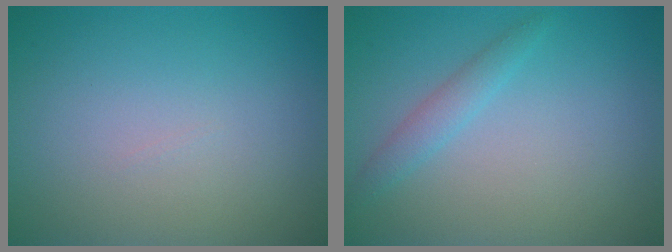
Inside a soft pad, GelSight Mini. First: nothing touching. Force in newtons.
{"total": 1.6, "press": 1.6, "slide": 0.0}